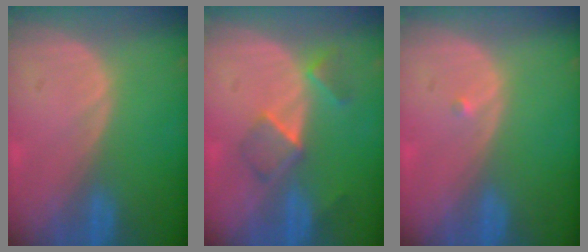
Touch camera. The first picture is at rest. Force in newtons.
{"total": 5.4, "press": 4.6, "slide": 2.8}
{"total": 0.6, "press": 0.5, "slide": 0.4}